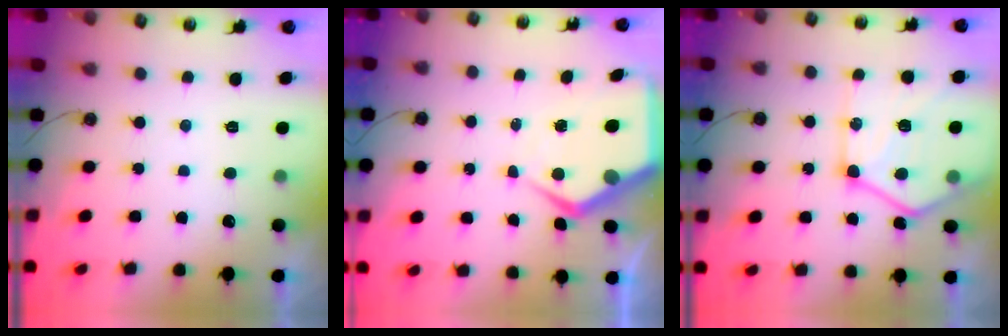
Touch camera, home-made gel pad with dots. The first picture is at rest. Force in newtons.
{"total": 8.7, "press": 8.7, "slide": 1.0}
{"total": 19.8, "press": 19.8, "slide": 2.0}